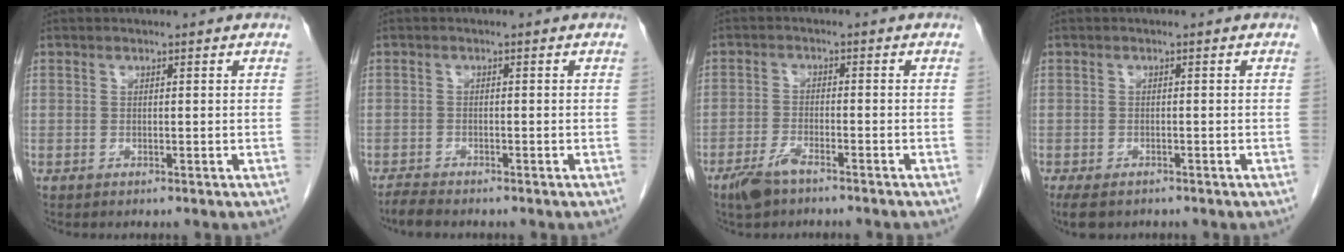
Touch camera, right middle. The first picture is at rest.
{"total": 2.3, "force": [-2.1, 0.3, 0.9], "torque": [-0.022, -0.009, -0.036]}
{"total": 4.5, "force": [-3.4, 0.9, 2.7], "torque": [-0.062, -0.006, -0.065]}
{"total": 4.8, "force": [-3.6, 2.2, 2.2], "torque": [-0.037, -0.009, -0.054]}